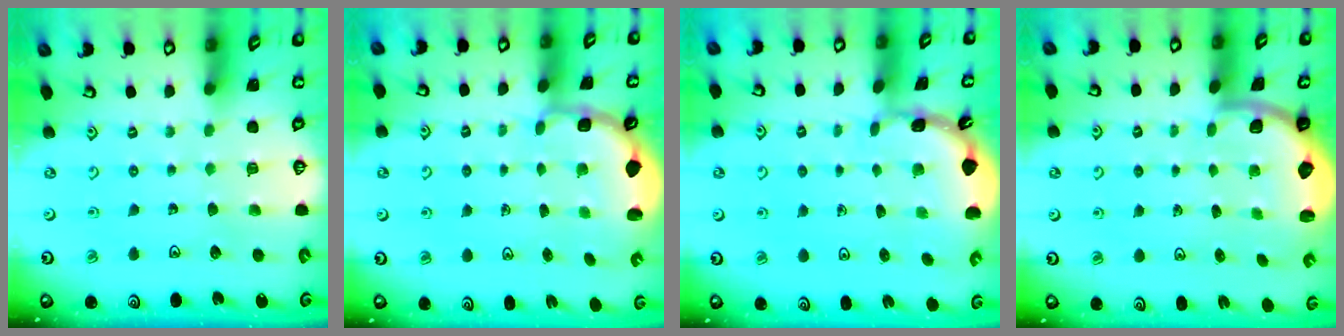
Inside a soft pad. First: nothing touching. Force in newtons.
{"total": 2.9, "press": 2.0, "slide": 2.1}
{"total": 1.6, "press": 1.5, "slide": 0.3}
{"total": 2.0, "press": 2.0, "slide": 0.5}